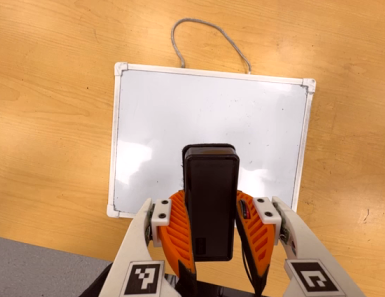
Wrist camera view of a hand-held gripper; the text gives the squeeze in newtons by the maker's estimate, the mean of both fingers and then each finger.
{"total": 7.5, "left": 6.3, "right": 8.7}